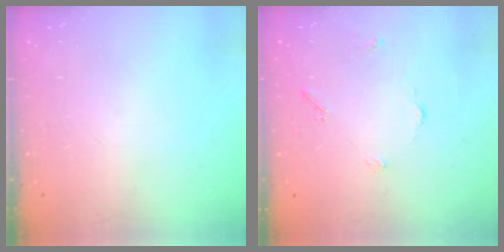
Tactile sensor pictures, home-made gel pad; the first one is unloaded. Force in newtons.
{"total": 2.9, "press": 2.9, "slide": 0.5}